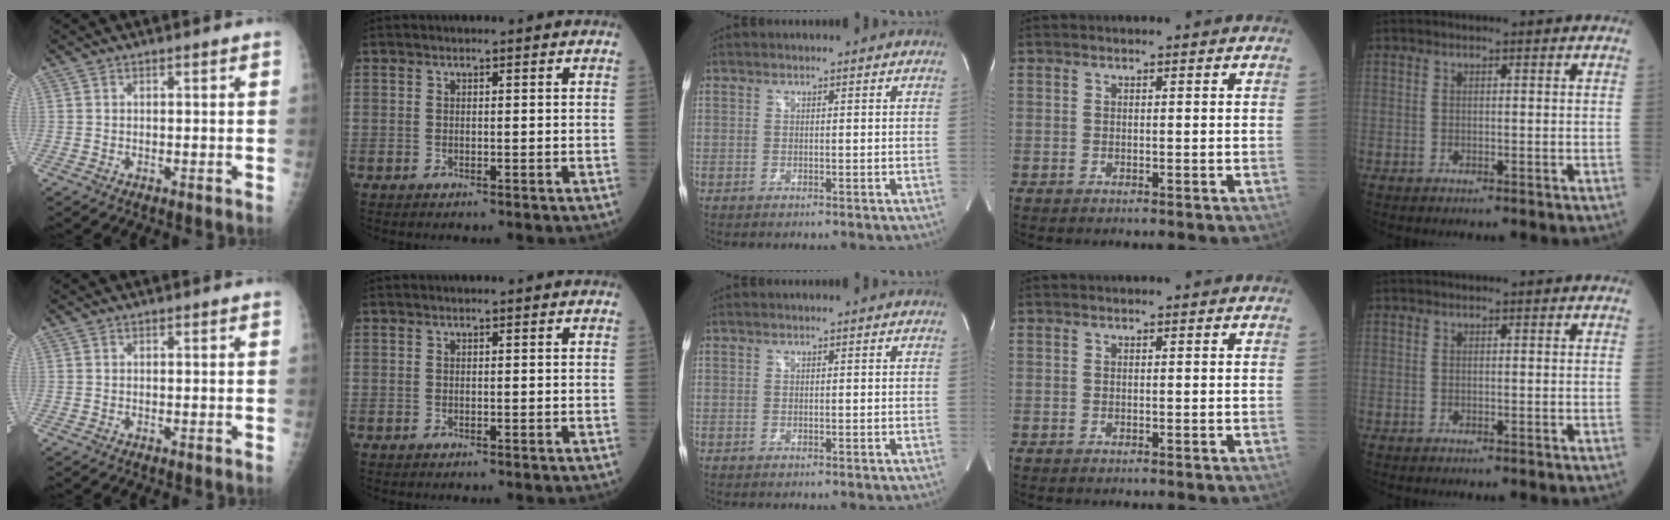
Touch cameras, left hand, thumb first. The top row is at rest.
{}